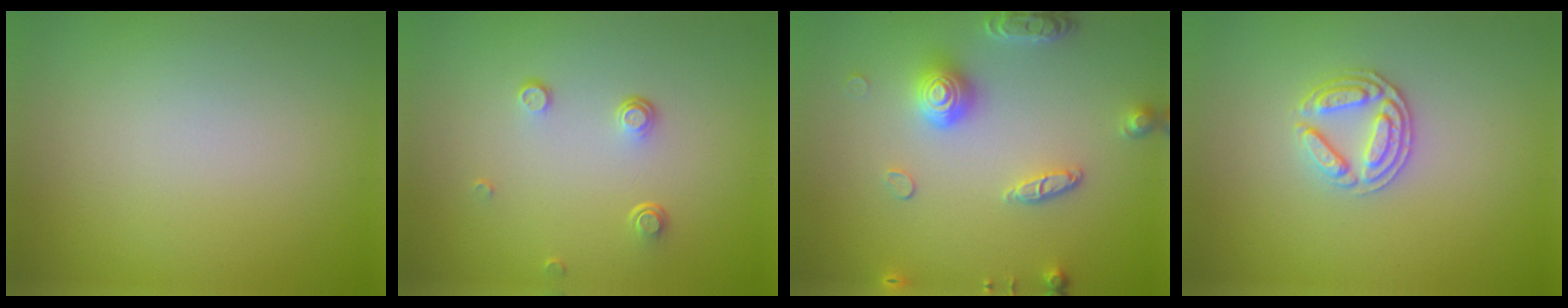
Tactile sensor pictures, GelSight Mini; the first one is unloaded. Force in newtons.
{"total": 1.4, "press": 0.8, "slide": 1.2}
{"total": 4.1, "press": 3.5, "slide": 2.1}
{"total": 2.7, "press": 2.7, "slide": 0.6}